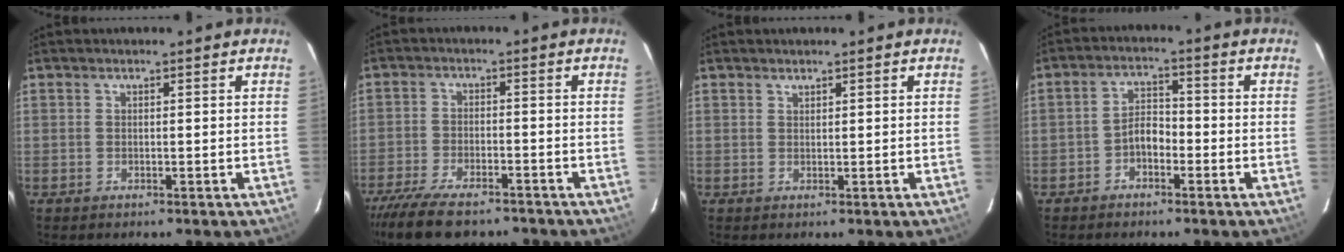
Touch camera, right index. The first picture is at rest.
{"total": 13.4, "force": [-11.0, 4.0, 6.5], "torque": [-0.145, -0.034, -0.185]}
{"total": 0.7, "force": [0.6, -0.2, 0.1], "torque": [-0.002, -0.001, 0.012]}
{"total": 3.5, "force": [-2.1, 1.8, 2.2], "torque": [-0.044, 0.012, -0.038]}